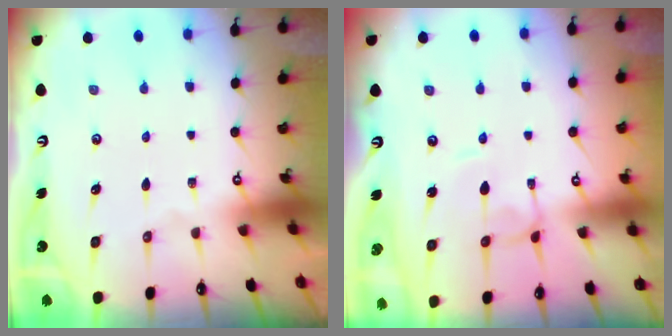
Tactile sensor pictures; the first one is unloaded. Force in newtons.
{"total": 1.5, "press": 1.5, "slide": 0.3}